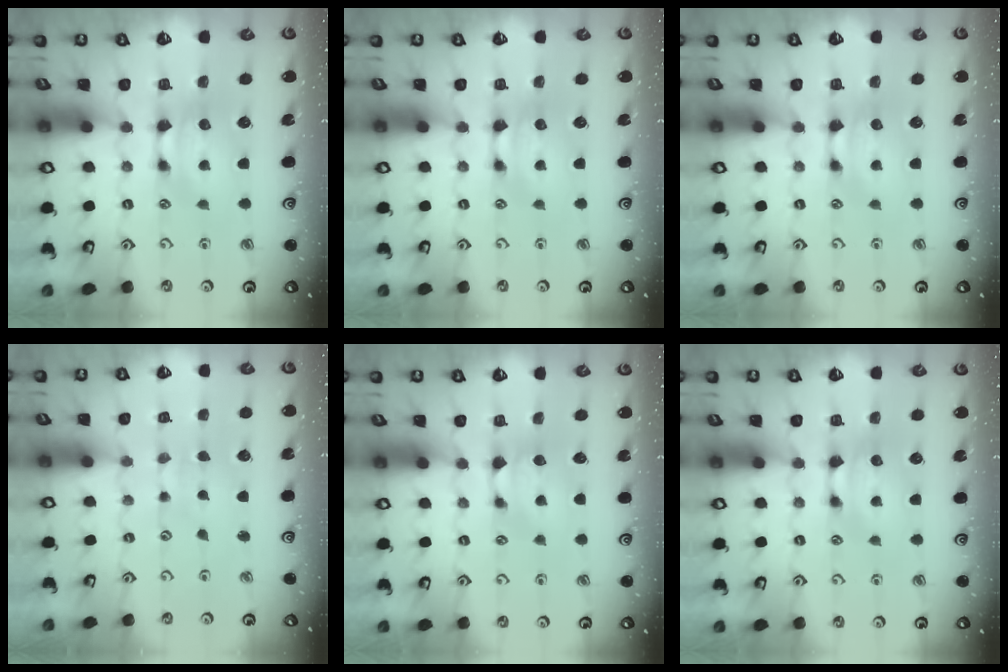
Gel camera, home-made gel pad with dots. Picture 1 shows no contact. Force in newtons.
{"total": 0.0}
{"total": 0.0}
{"total": 4.2, "press": 4.2, "slide": 0.1}
{"total": 0.8, "press": 0.4, "slide": 0.6}
{"total": 0.0}